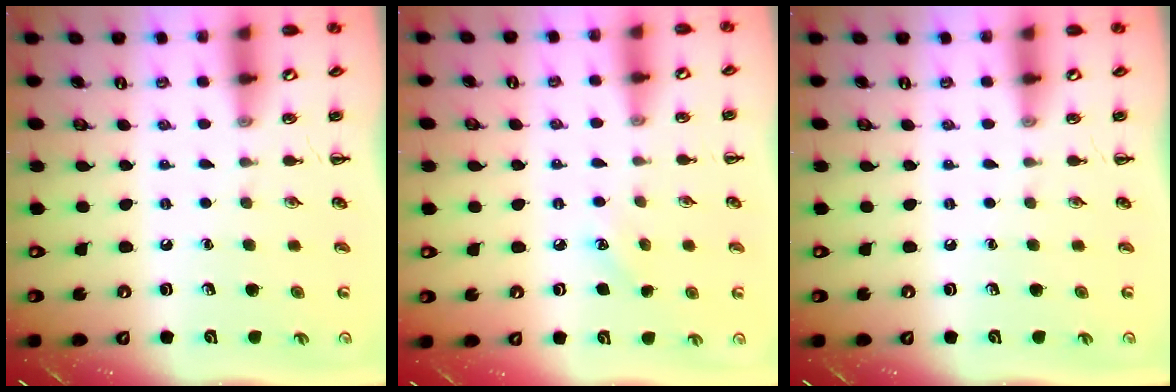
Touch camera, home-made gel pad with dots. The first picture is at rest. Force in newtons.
{"total": 4.6, "press": 4.4, "slide": 1.3}
{"total": 0.0}